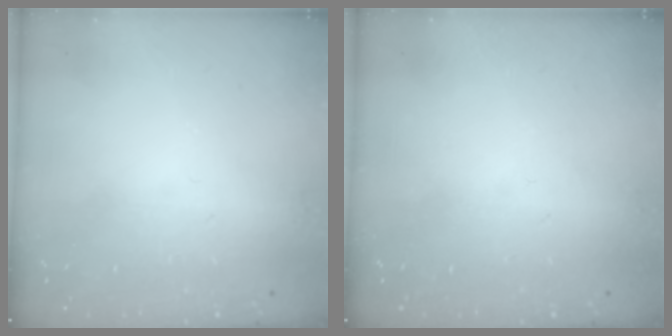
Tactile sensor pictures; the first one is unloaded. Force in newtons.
{"total": 0.0}